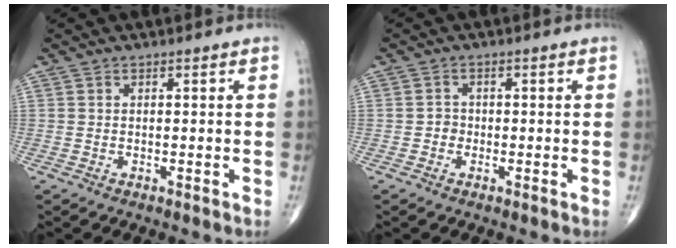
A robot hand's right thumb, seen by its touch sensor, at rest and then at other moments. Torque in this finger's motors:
{"motor_torque": [-0.19, -0.35, 0.04, -0.16, 0.00]}